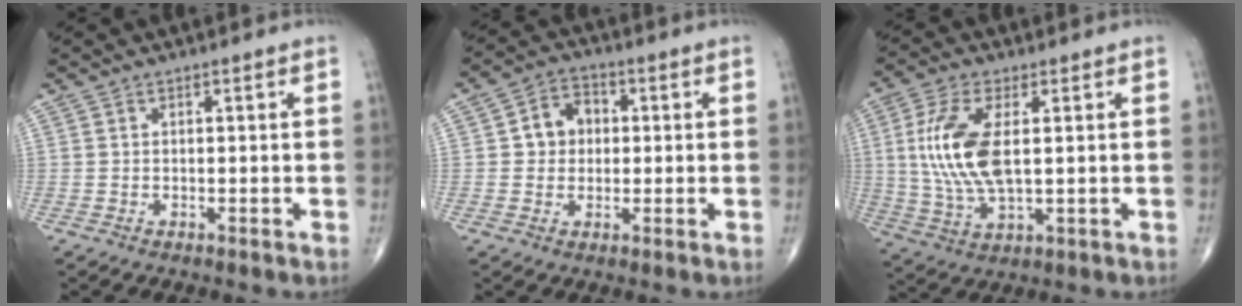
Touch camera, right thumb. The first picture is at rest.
{"total": 6.4, "force": [0.7, 5.4, 3.4], "torque": [-0.029, 0.014, 0.003]}
{"total": 12.8, "force": [1.7, 5.7, 11.4], "torque": [-0.248, -0.006, 0.039]}